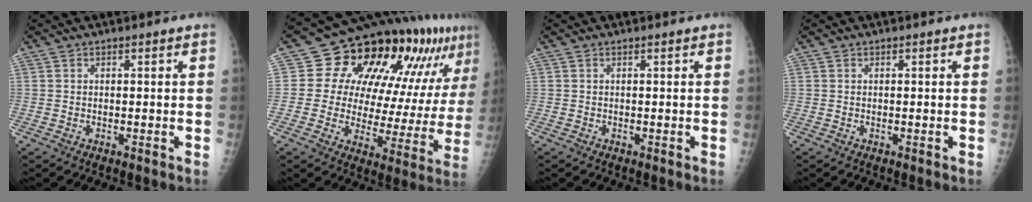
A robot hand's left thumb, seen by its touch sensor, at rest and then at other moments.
{"total": 23.5, "force": [12.3, 11.4, 16.5], "torque": [-0.199, -0.017, 0.168]}
{"total": 0.0}
{"total": 0.0}